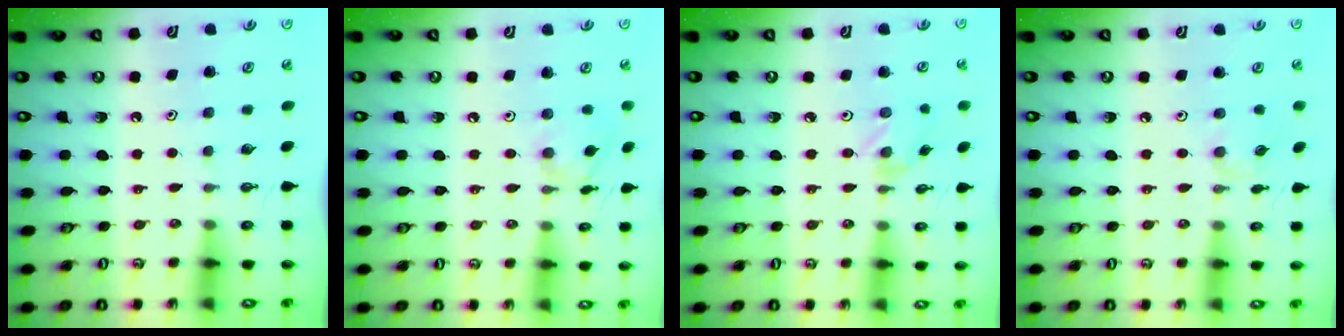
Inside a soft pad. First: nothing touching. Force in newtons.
{"total": 5.8, "press": 5.8, "slide": 0.3}
{"total": 0.5, "press": 0.5, "slide": 0.1}
{"total": 1.3, "press": 1.2, "slide": 0.4}